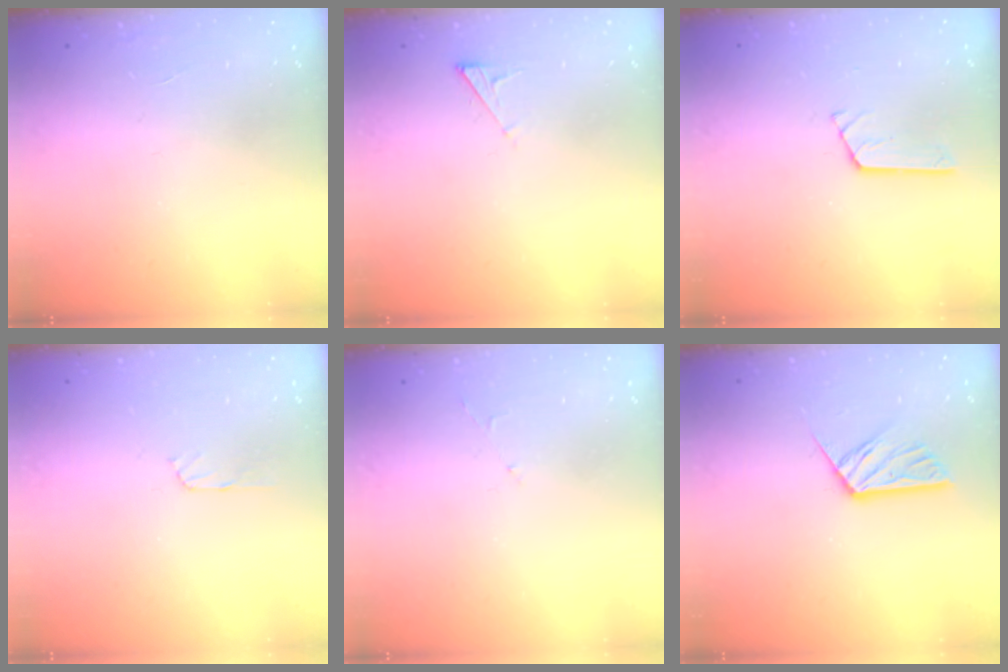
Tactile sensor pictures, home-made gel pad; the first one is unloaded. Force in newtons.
{"total": 2.3, "press": 2.2, "slide": 0.4}
{"total": 3.4, "press": 3.4, "slide": 0.2}
{"total": 3.0, "press": 2.9, "slide": 0.4}
{"total": 2.8, "press": 2.8, "slide": 0.5}
{"total": 9.9, "press": 9.9, "slide": 0.7}